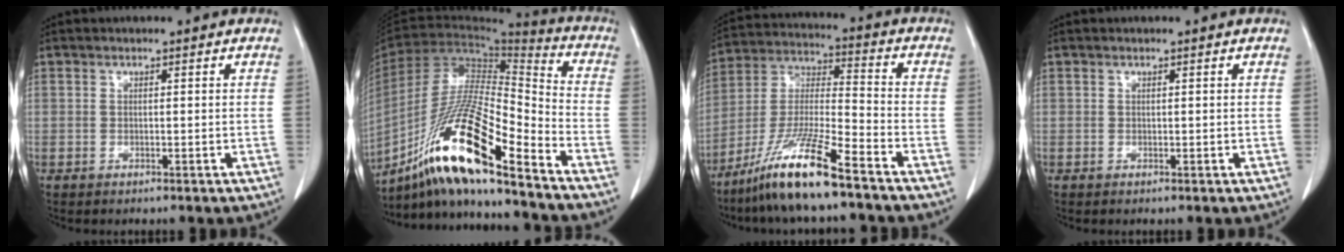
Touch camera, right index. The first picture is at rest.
{"total": 19.9, "force": [-13.8, 1.2, 14.2], "torque": [-0.289, -0.020, -0.258]}
{"total": 13.9, "force": [-9.7, 0.3, 10.0], "torque": [-0.209, -0.025, -0.186]}
{"total": 0.0}